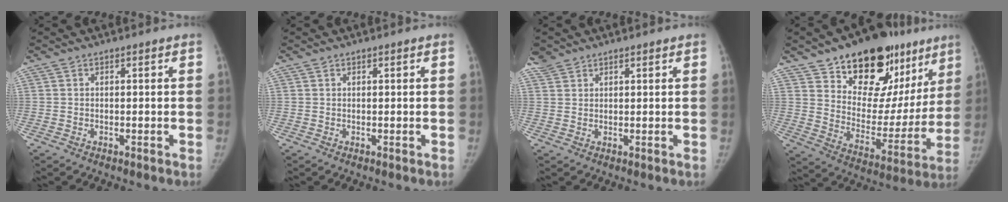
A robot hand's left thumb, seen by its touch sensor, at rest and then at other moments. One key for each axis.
{"total": 0.0}
{"total": 2.5, "fx": 2.2, "fy": 1.3, "fz": 0.0, "tx": 0.008, "ty": 0.002, "tz": 0.040}
{"total": 26.2, "fx": 16.6, "fy": 14.7, "fz": 14.0, "tx": -0.153, "ty": -0.055, "tz": 0.255}